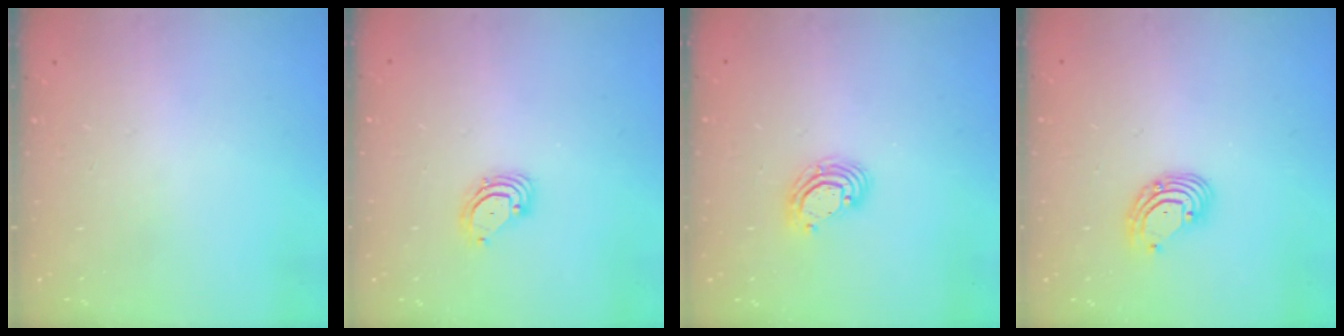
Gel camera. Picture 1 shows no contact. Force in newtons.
{"total": 3.6, "press": 3.6, "slide": 0.3}
{"total": 6.8, "press": 6.7, "slide": 0.8}
{"total": 5.6, "press": 5.6, "slide": 0.5}